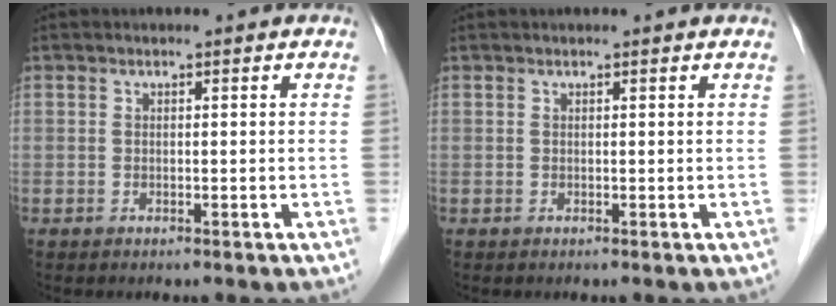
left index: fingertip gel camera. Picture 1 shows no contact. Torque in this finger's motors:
{"motor_torque": [0.25, -0.09, 0.05, -0.01]}